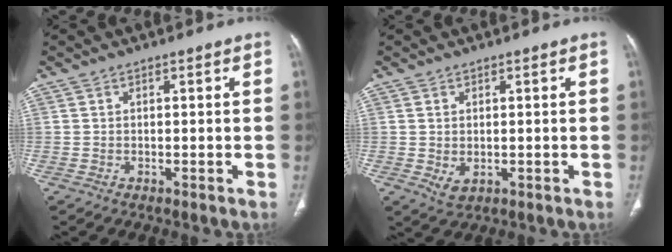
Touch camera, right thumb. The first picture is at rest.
{"total": 2.6, "force": [-0.2, 1.7, 2.0], "torque": [-0.037, -0.006, 0.006]}